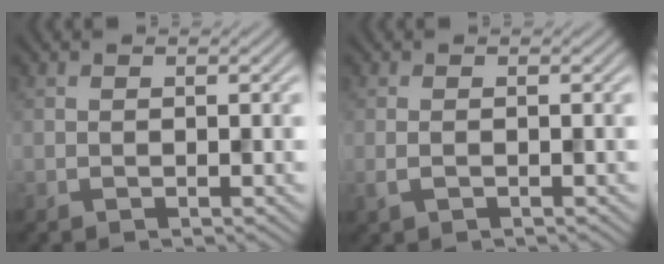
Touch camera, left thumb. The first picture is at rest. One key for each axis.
{"total": 1.1, "fx": -0.3, "fy": 0.4, "fz": 0.9, "tx": -0.025, "ty": -0.003, "tz": -0.008}